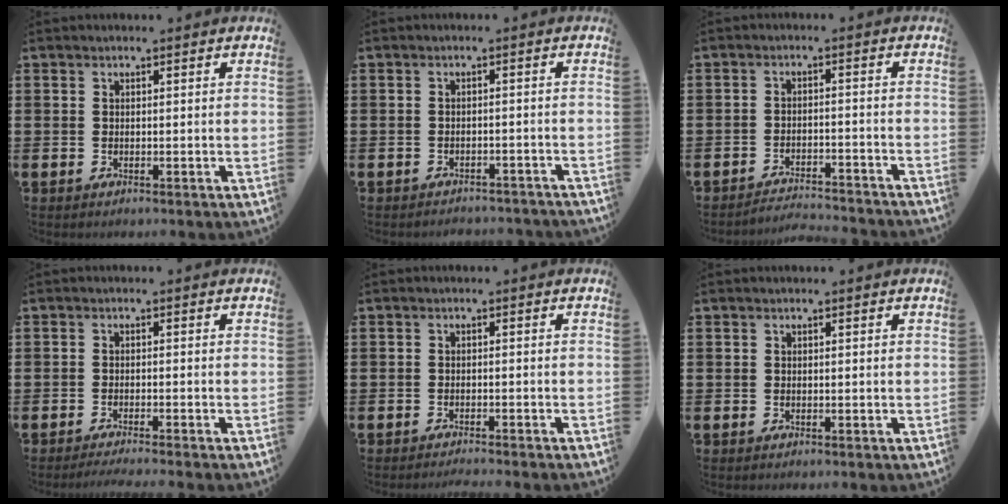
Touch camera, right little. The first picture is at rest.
{"total": 1.4, "force": [-1.4, 0.0, -0.1], "torque": [-0.003, 0.004, -0.031]}
{"total": 2.7, "force": [-2.7, -0.1, 0.0], "torque": [-0.004, 0.004, -0.057]}
{"total": 1.2, "force": [-1.0, -0.2, 0.5], "torque": [-0.007, -0.001, -0.020]}
{"total": 0.9, "force": [-0.9, -0.2, 0.2], "torque": [-0.002, -0.001, -0.018]}
{"total": 0.0}